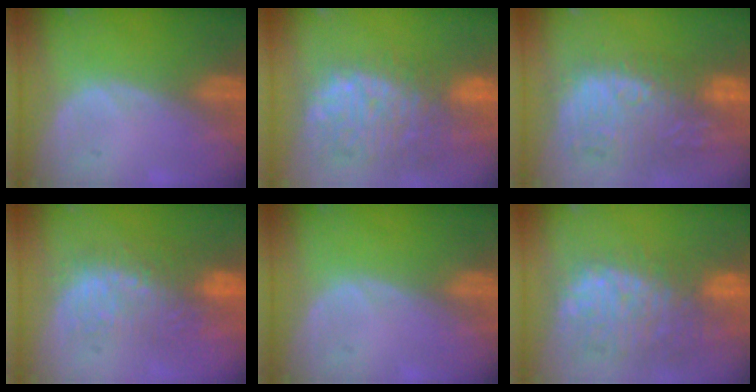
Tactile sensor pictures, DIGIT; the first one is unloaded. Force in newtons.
{"total": 13.6, "press": 11.4, "slide": 7.4}
{"total": 12.4, "press": 11.5, "slide": 4.7}
{"total": 9.8, "press": 8.8, "slide": 4.2}
{"total": 0.0}
{"total": 12.5, "press": 11.0, "slide": 5.9}